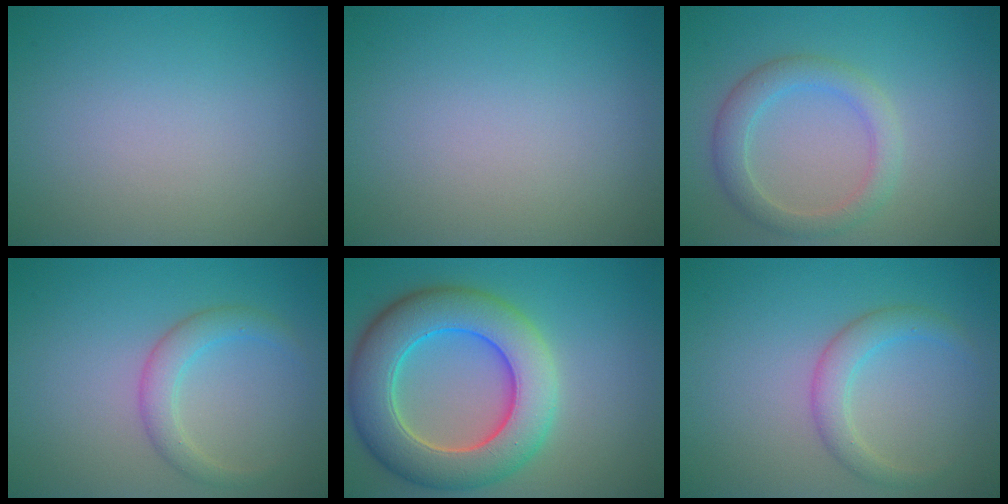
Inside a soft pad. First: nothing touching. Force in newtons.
{"total": 0.0}
{"total": 3.1, "press": 3.1, "slide": 0.0}
{"total": 2.6, "press": 2.6, "slide": 0.2}
{"total": 9.6, "press": 9.6, "slide": 0.5}
{"total": 2.6, "press": 2.6, "slide": 0.2}